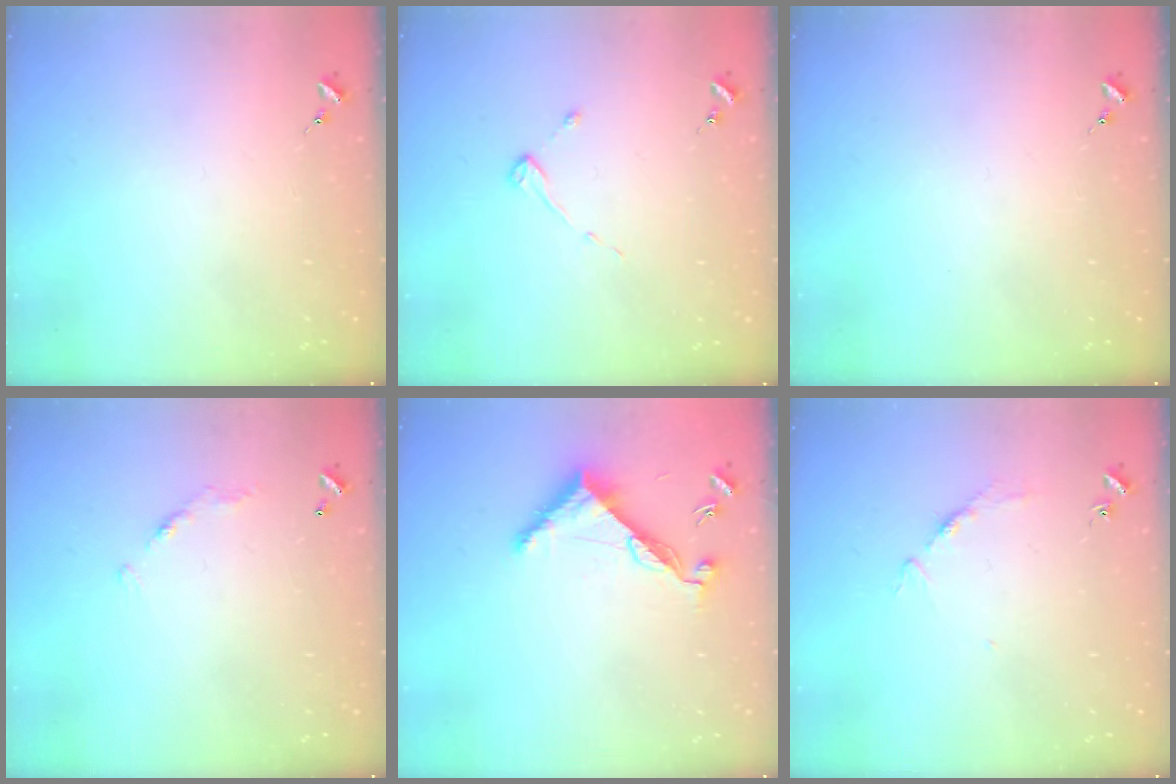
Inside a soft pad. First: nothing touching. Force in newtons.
{"total": 2.9, "press": 2.8, "slide": 0.3}
{"total": 0.0}
{"total": 7.1, "press": 7.1, "slide": 0.6}
{"total": 8.2, "press": 8.2, "slide": 0.6}
{"total": 3.3, "press": 3.3, "slide": 0.4}